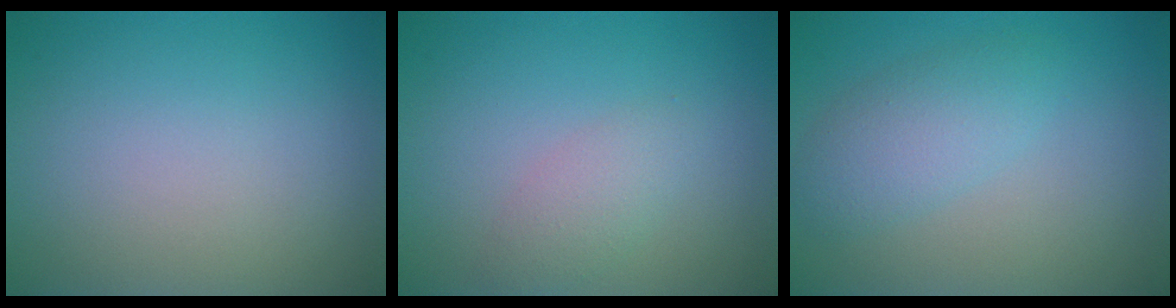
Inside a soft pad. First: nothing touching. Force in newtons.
{"total": 2.0, "press": 2.0, "slide": 0.1}
{"total": 3.1, "press": 3.1, "slide": 0.2}